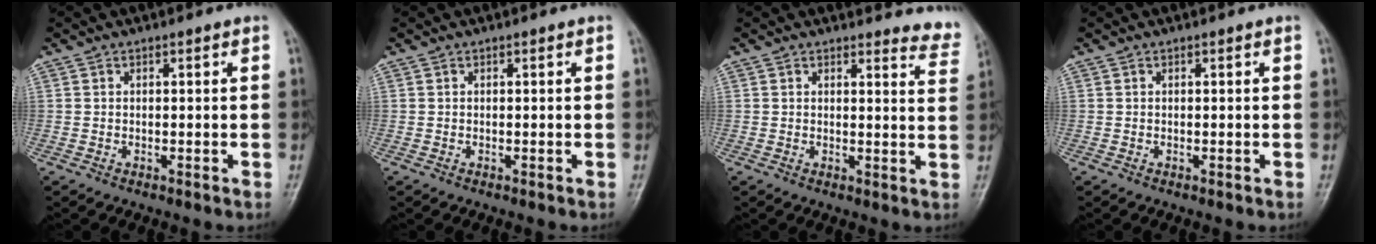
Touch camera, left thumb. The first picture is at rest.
{"total": 0.0}
{"total": 6.5, "force": [6.4, 1.1, -0.3], "torque": [0.032, -0.062, 0.045]}
{"total": 0.0}